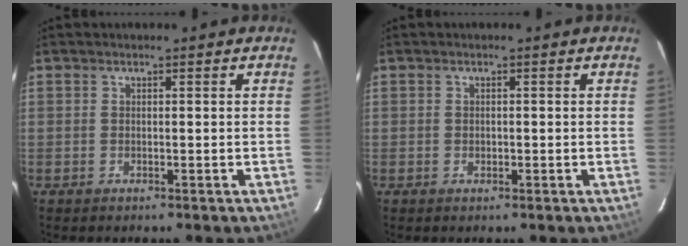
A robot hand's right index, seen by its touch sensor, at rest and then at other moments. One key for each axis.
{"total": 0.8, "fx": -0.2, "fy": 0.7, "fz": 0.3, "tx": -0.003, "ty": 0.000, "tz": -0.002}